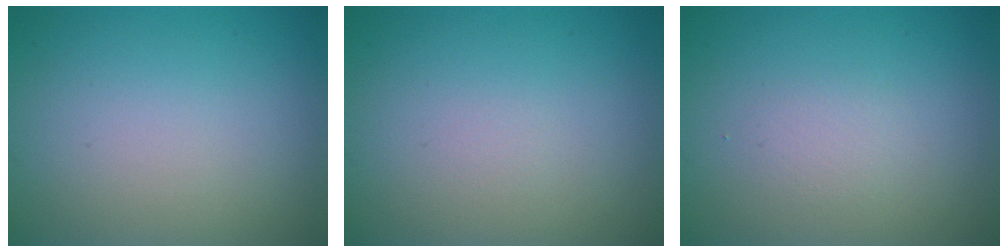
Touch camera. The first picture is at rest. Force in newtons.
{"total": 0.0}
{"total": 1.1, "press": 1.1, "slide": 0.0}